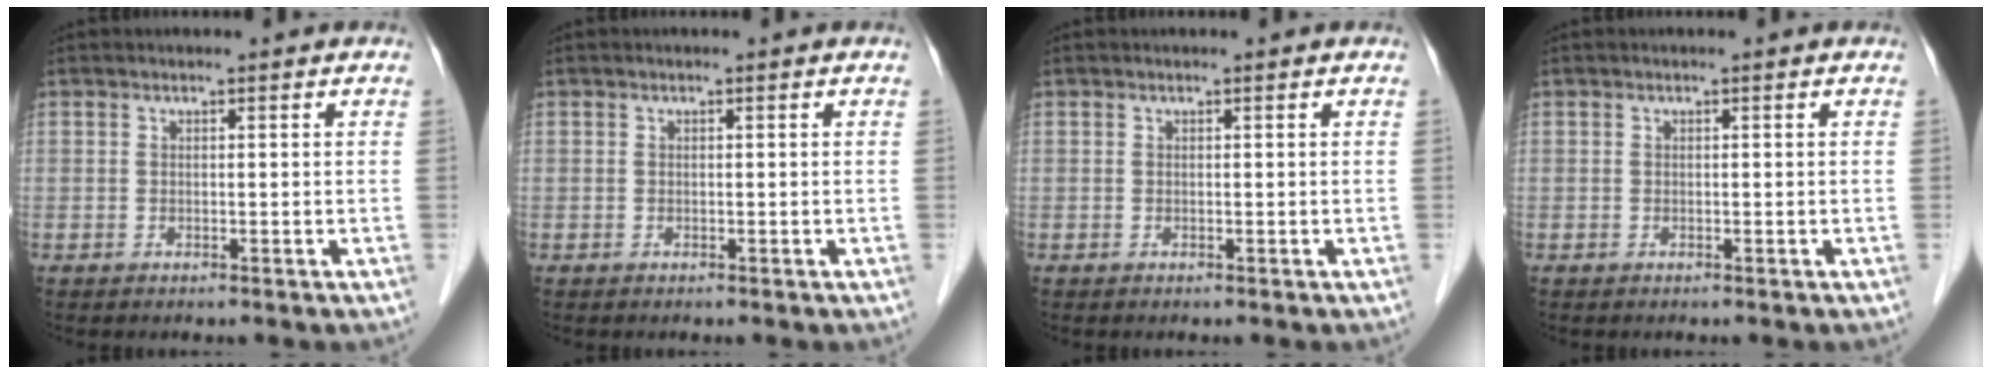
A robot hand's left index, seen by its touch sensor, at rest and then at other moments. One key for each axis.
{"total": 0.0}
{"total": 0.0}
{"total": 0.0}